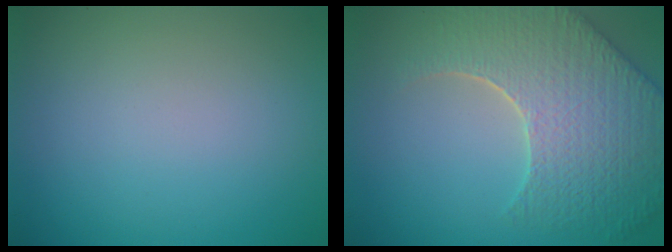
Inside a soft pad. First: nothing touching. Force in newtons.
{"total": 8.9, "press": 6.4, "slide": 6.2}